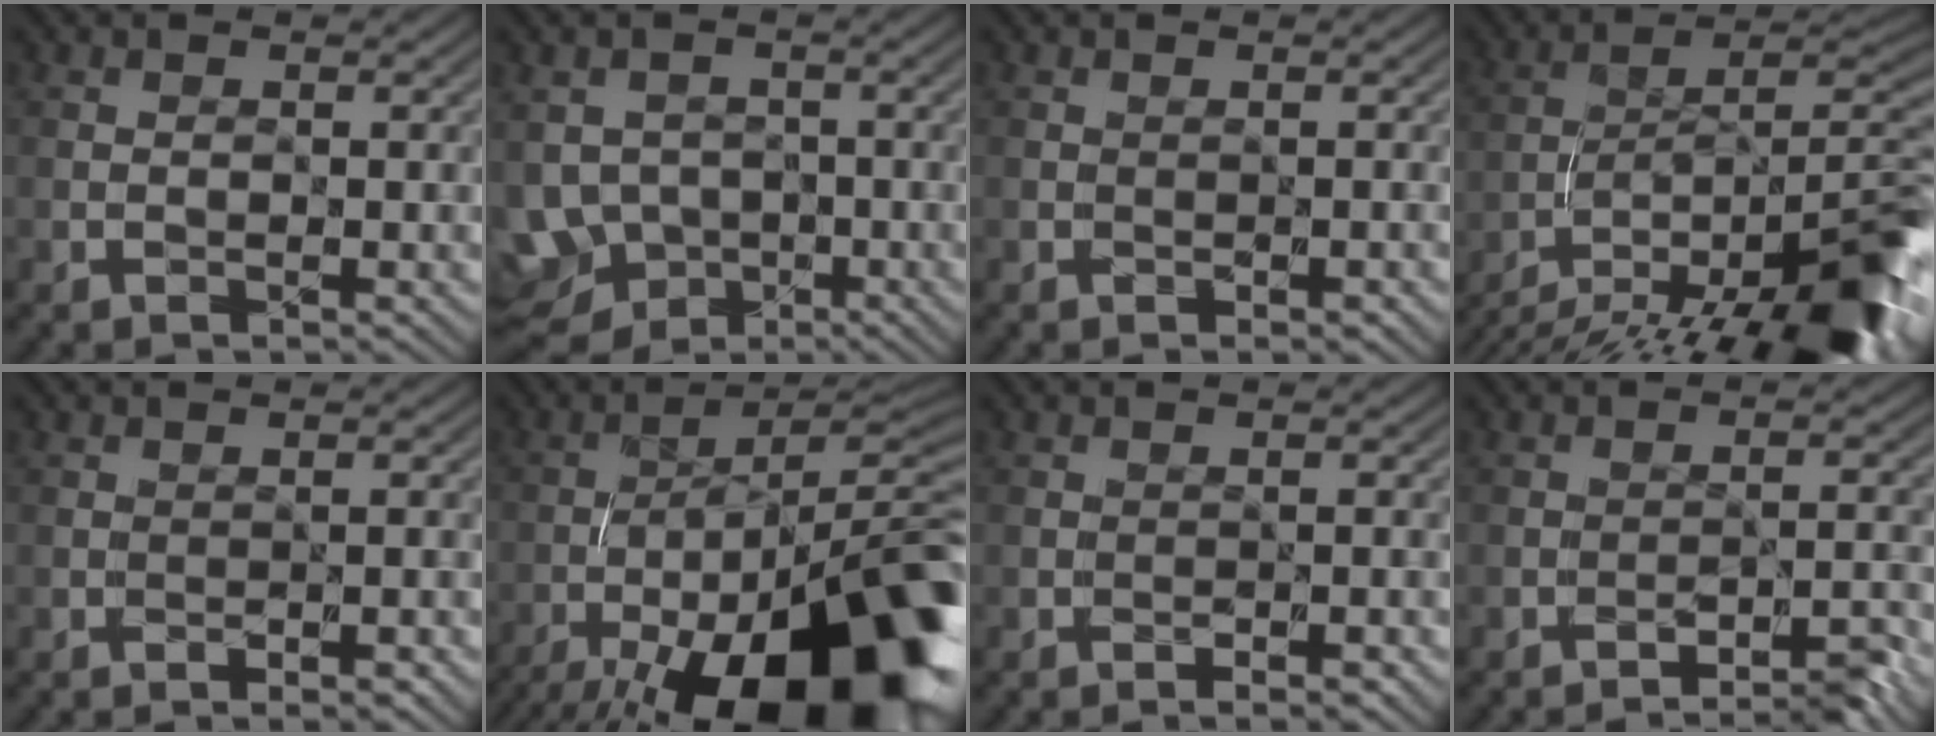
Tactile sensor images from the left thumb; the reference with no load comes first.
{"total": 6.7, "force": [-3.5, 5.4, 1.9], "torque": [-0.048, -0.016, -0.056]}
{"total": 0.5, "force": [-0.4, 0.1, 0.3], "torque": [-0.005, 0.001, -0.006]}
{"total": 16.5, "force": [-11.9, 5.1, 10.1], "torque": [-0.151, -0.020, -0.180]}
{"total": 1.2, "force": [-1.0, 0.0, 0.7], "torque": [-0.011, 0.002, -0.015]}
{"total": 21.4, "force": [-12.8, 7.4, 15.4], "torque": [-0.195, -0.031, -0.189]}
{"total": 1.7, "force": [-1.4, -0.2, 0.9], "torque": [-0.019, 0.003, -0.021]}
{"total": 3.8, "force": [-3.4, -0.1, 1.6], "torque": [-0.019, 0.013, -0.052]}